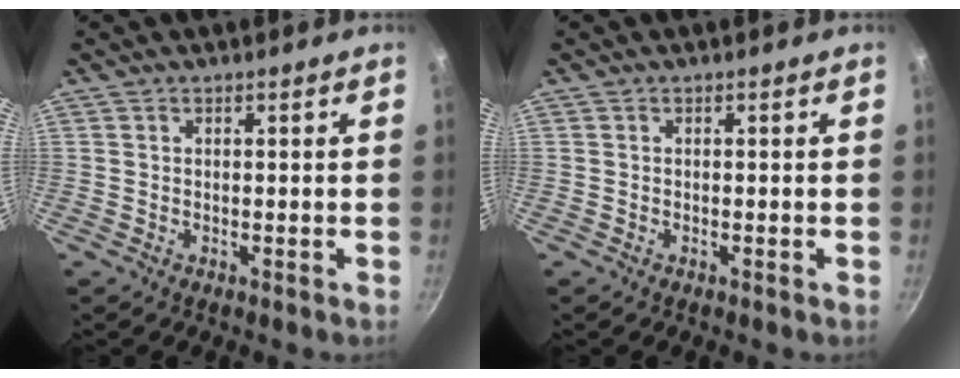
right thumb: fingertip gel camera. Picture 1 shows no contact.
{"total": 0.0}